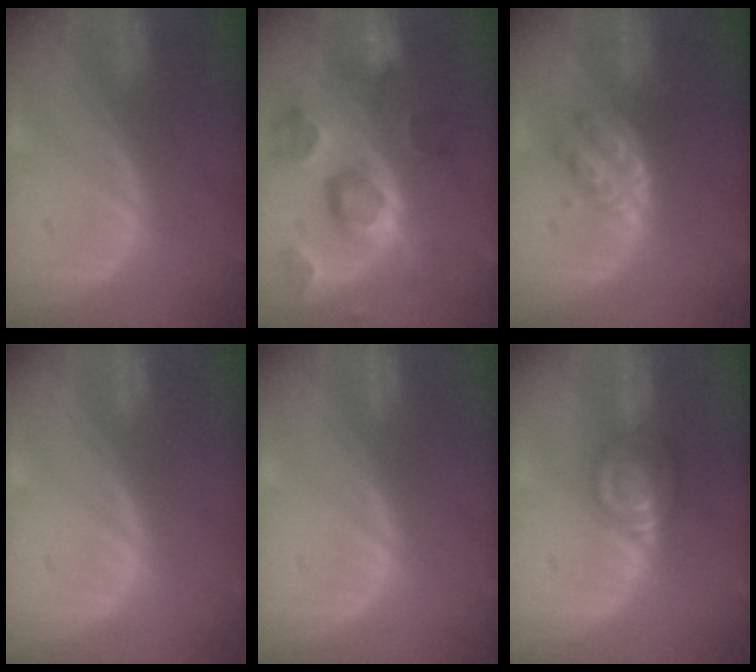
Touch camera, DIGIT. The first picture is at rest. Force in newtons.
{"total": 11.2, "press": 10.0, "slide": 5.1}
{"total": 4.9, "press": 4.3, "slide": 2.3}
{"total": 0.0}
{"total": 0.0}
{"total": 6.6, "press": 5.7, "slide": 3.3}